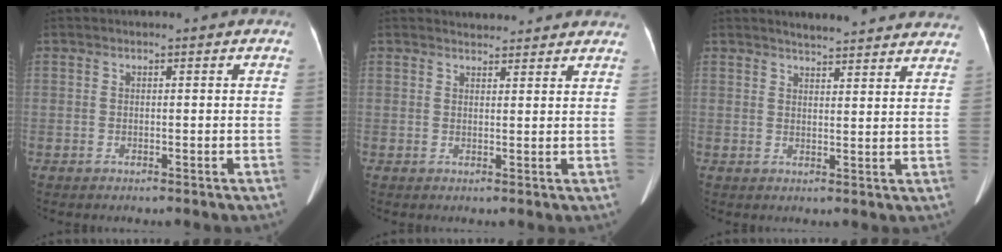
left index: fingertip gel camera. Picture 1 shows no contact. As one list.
[{"total": 6.0, "force": [5.7, 1.5, 1.0], "torque": [-0.005, 0.017, 0.057]}, {"total": 15.3, "force": [14.4, 2.1, 4.6], "torque": [-0.048, -0.004, 0.162]}]